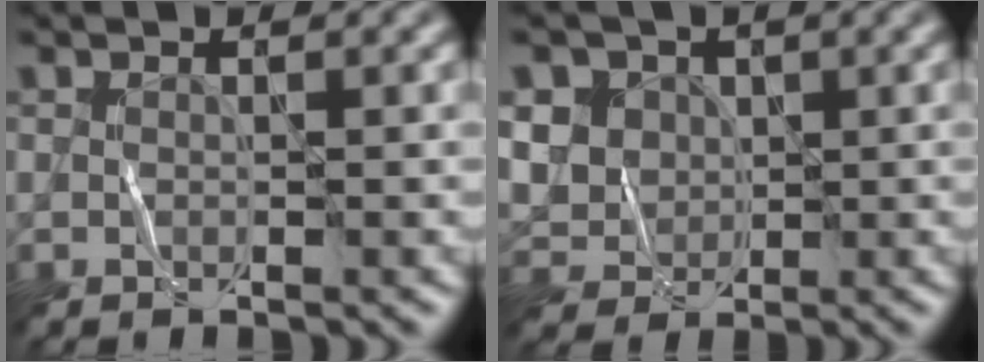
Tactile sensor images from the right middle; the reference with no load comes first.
{"total": 6.6, "force": [1.7, 5.6, 2.9], "torque": [-0.071, 0.019, 0.024]}